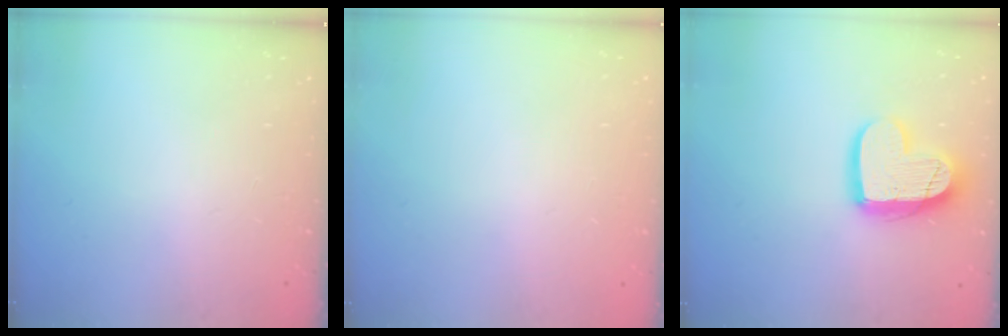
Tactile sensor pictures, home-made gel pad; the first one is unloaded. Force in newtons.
{"total": 0.0}
{"total": 15.5, "press": 15.4, "slide": 1.1}